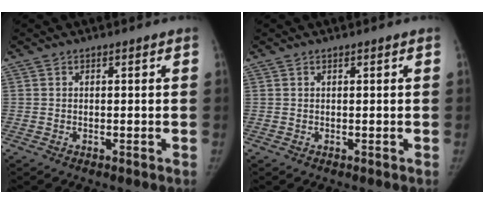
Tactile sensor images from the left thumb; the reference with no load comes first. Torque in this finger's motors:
{"motor_torque": [0.09, 0.01, -0.05, 0.01, 0.01]}